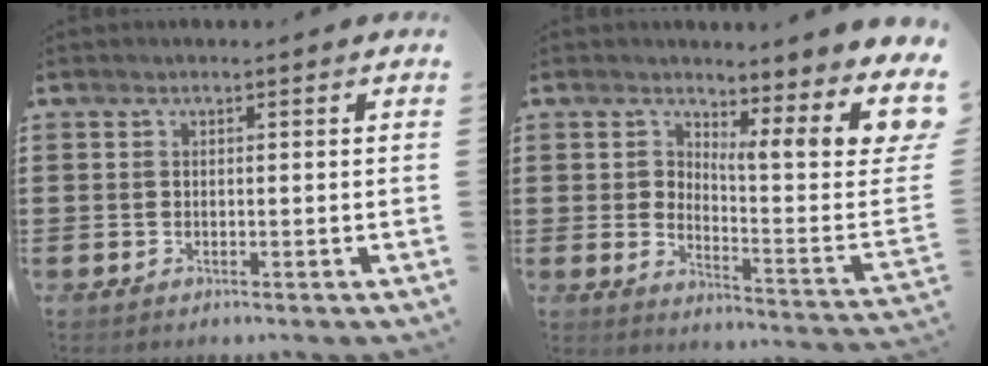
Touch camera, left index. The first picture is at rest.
{"total": 7.4, "force": [3.5, 1.6, 6.3], "torque": [-0.102, -0.027, 0.051]}